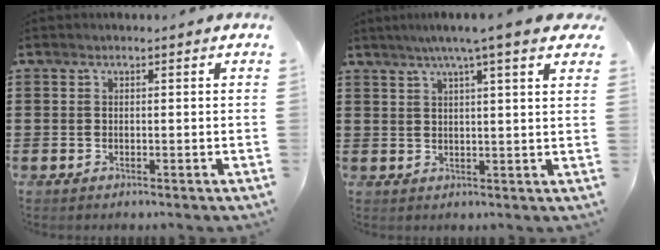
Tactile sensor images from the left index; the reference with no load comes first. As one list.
[{"total": 6.1, "force": [4.1, 0.1, 4.5], "torque": [-0.090, -0.007, 0.066]}]